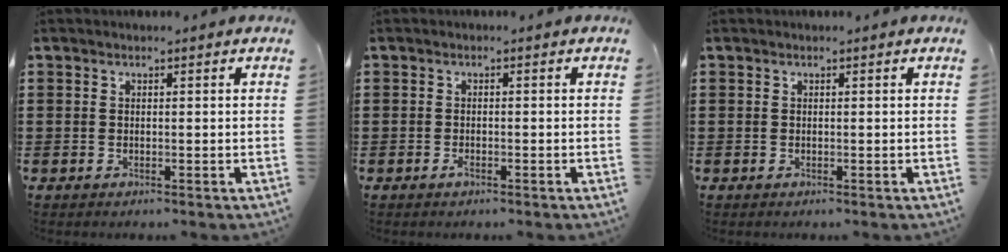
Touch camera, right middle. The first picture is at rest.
{"total": 0.9, "force": [-0.7, 0.1, 0.6], "torque": [-0.014, -0.008, -0.012]}
{"total": 0.0}